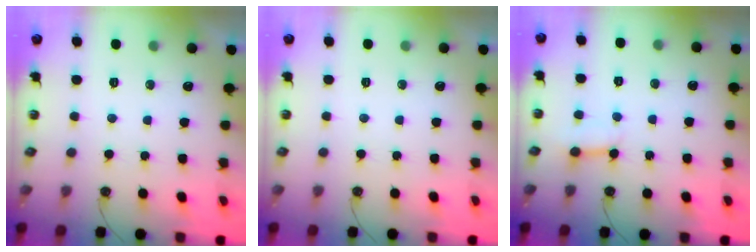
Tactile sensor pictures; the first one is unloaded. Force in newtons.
{"total": 0.0}
{"total": 3.5, "press": 3.5, "slide": 0.5}